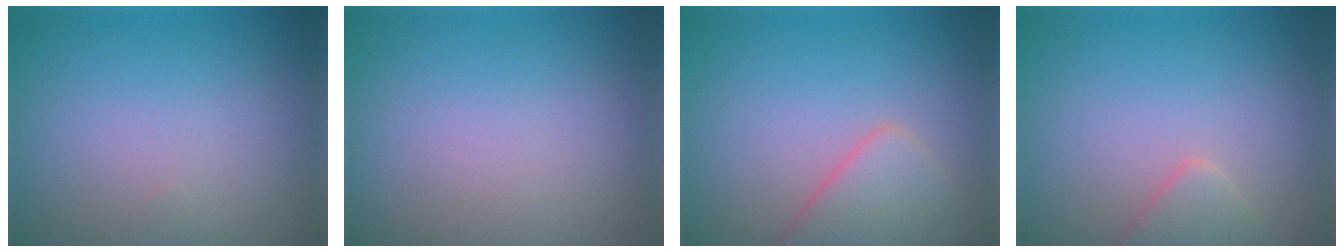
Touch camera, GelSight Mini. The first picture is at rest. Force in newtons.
{"total": 0.0}
{"total": 3.9, "press": 3.9, "slide": 0.3}
{"total": 2.0, "press": 2.0, "slide": 0.1}